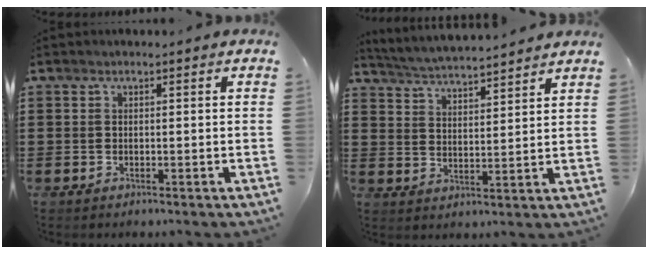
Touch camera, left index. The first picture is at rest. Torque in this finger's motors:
{"motor_torque": [2.14, 0.00, 0.12, 0.06]}